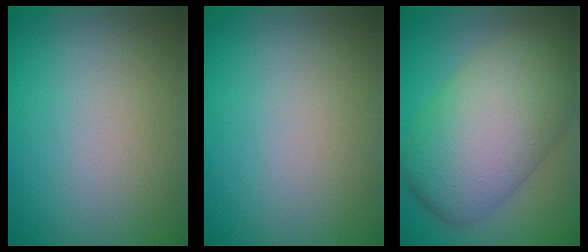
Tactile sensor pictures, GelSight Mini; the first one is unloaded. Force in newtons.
{"total": 0.0}
{"total": 10.8, "press": 10.8, "slide": 0.4}